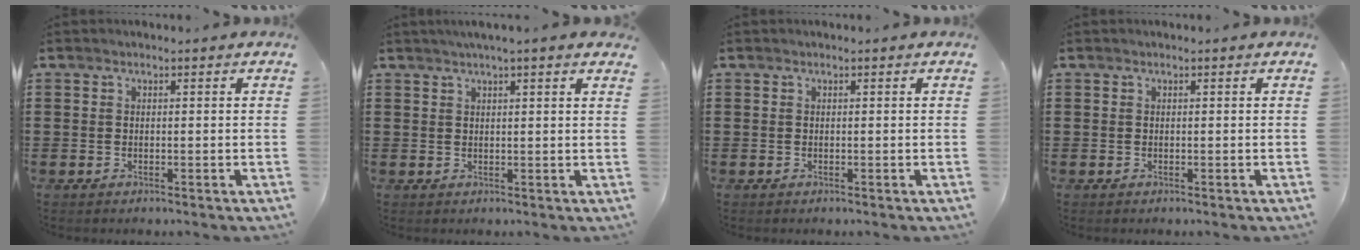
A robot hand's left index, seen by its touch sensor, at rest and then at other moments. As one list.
[{"total": 2.0, "force": [1.6, -0.2, 1.3], "torque": [-0.027, 0.003, 0.029]}, {"total": 0.0}, {"total": 0.0}]